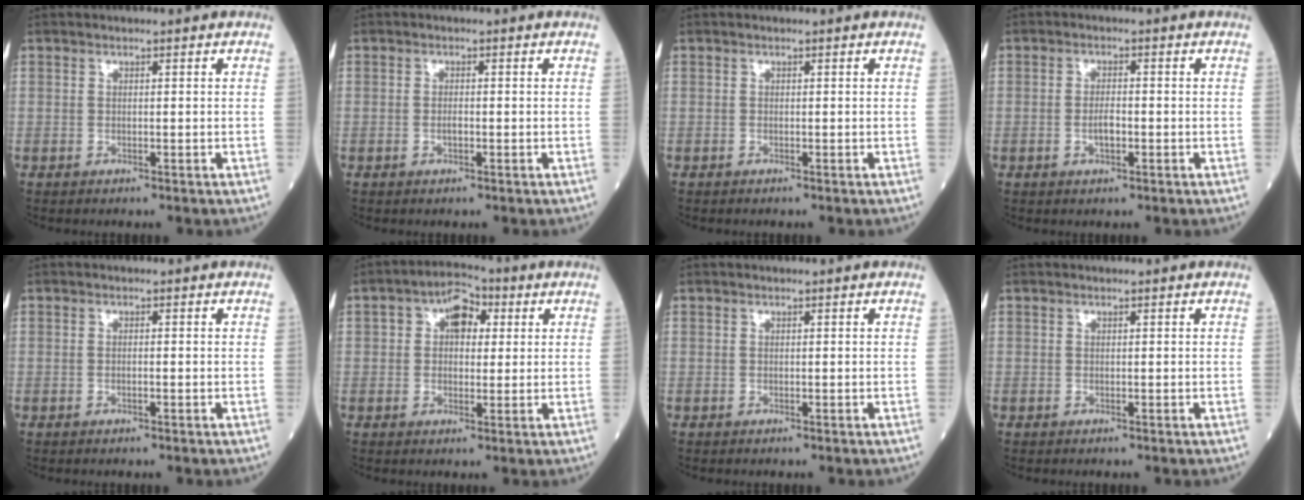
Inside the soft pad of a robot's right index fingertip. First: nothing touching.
{"total": 1.1, "force": [-0.4, 0.3, 0.9], "torque": [-0.020, 0.000, -0.008]}
{"total": 0.0}
{"total": 1.8, "force": [-0.6, 0.6, 1.6], "torque": [-0.030, 0.002, -0.011]}
{"total": 0.8, "force": [-0.2, 0.2, 0.8], "torque": [-0.015, 0.001, -0.003]}
{"total": 6.2, "force": [1.7, 3.8, 4.6], "torque": [-0.074, 0.028, 0.024]}
{"total": 0.0}
{"total": 0.0}